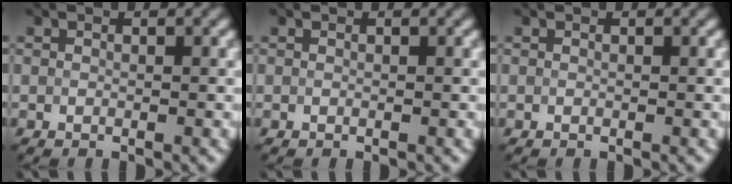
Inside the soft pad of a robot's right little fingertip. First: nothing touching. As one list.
[{"total": 0.0}, {"total": 0.0}]